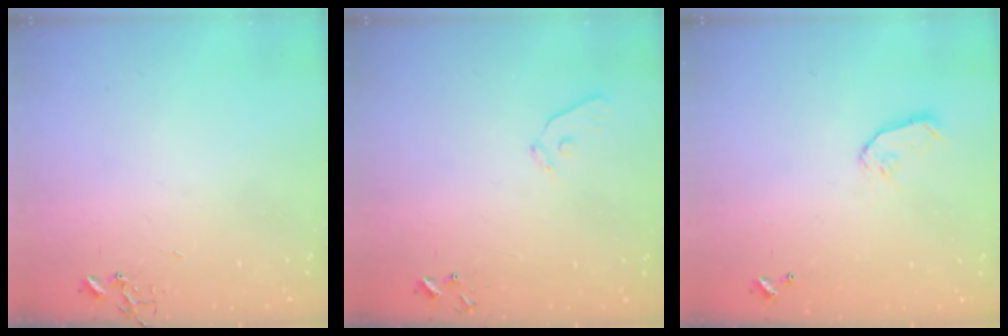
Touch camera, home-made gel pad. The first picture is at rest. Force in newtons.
{"total": 7.4, "press": 7.4, "slide": 0.6}
{"total": 7.3, "press": 7.3, "slide": 0.4}